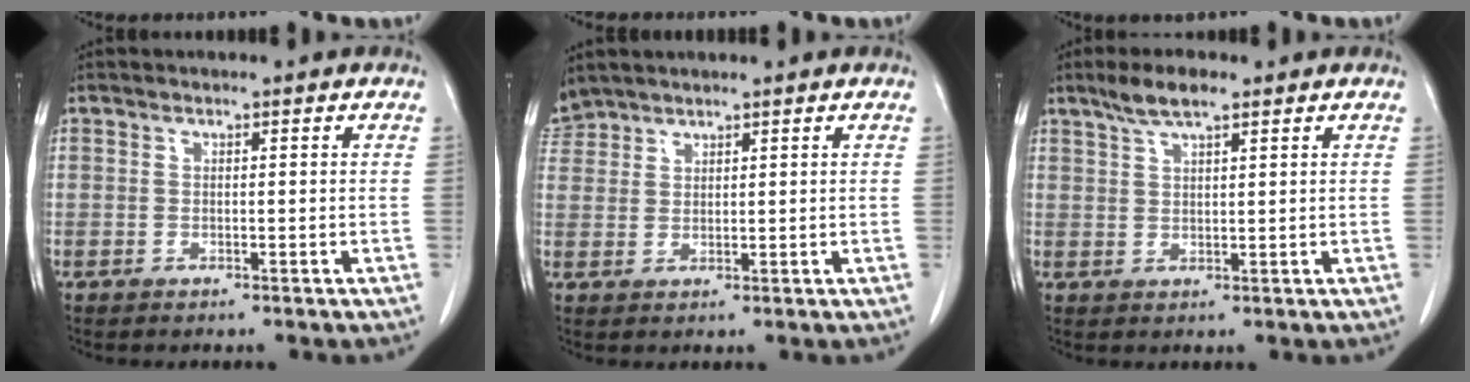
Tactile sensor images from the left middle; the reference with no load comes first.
{"total": 3.1, "force": [3.0, 0.8, -0.2], "torque": [-0.004, 0.015, 0.064]}
{"total": 4.7, "force": [3.4, 0.9, 3.2], "torque": [-0.069, 0.009, 0.064]}